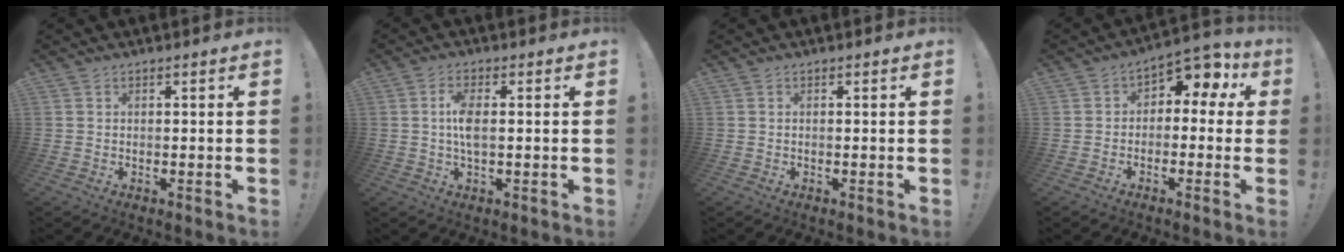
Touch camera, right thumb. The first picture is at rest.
{"total": 5.8, "force": [0.3, 2.3, 5.4], "torque": [-0.107, -0.001, 0.002]}
{"total": 0.0}
{"total": 5.4, "force": [0.2, 4.2, 3.4], "torque": [-0.035, 0.000, 0.004]}